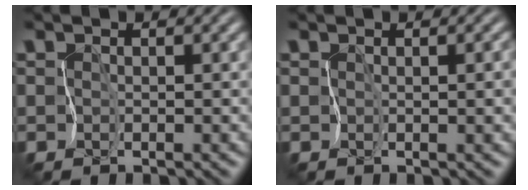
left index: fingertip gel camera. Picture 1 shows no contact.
{"total": 1.9, "force": [-0.2, 0.7, 1.7], "torque": [-0.022, -0.003, 0.002]}